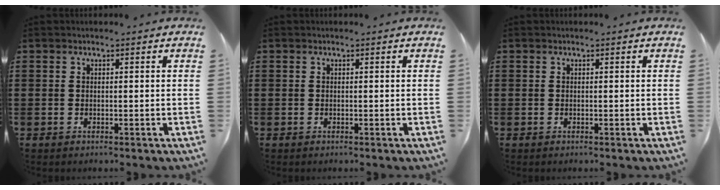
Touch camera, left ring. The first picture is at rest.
{"total": 0.0}
{"total": 0.0}